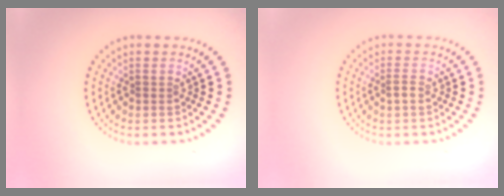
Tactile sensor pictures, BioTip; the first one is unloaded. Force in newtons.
{"total": 1.1, "press": 1.1, "slide": 0.4}